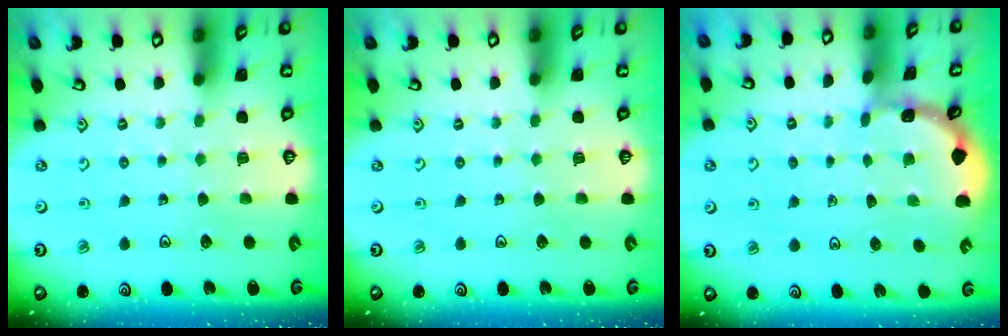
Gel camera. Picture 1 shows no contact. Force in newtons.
{"total": 0.0}
{"total": 1.3, "press": 1.3, "slide": 0.1}